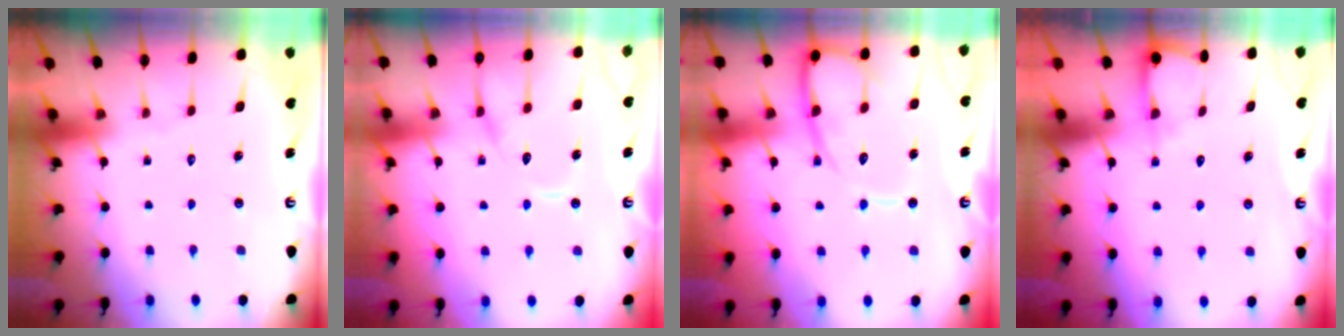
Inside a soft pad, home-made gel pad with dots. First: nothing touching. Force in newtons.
{"total": 12.3, "press": 12.2, "slide": 1.3}
{"total": 13.6, "press": 13.6, "slide": 1.5}
{"total": 5.3, "press": 5.3, "slide": 0.5}